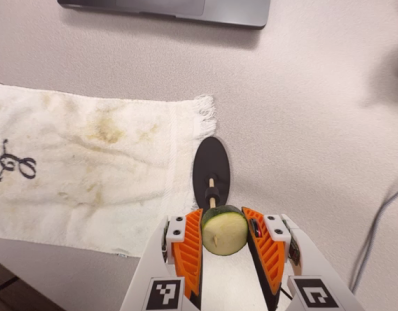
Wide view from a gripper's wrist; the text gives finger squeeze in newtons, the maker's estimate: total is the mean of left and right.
{"total": 11.2, "left": 11.4, "right": 11.0}